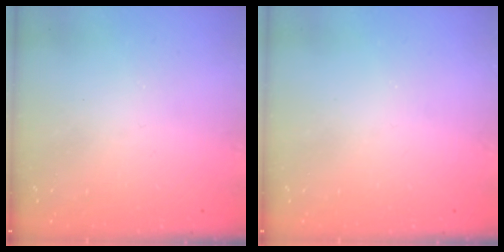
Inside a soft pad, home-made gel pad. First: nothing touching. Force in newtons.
{"total": 0.0}